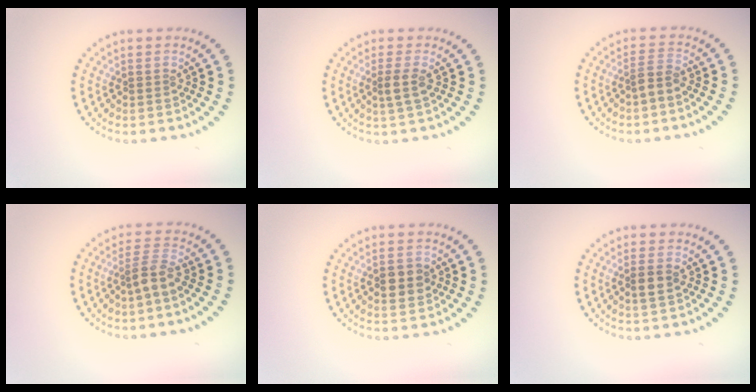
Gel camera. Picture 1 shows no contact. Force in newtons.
{"total": 1.7, "press": 1.4, "slide": 1.0}
{"total": 1.9, "press": 1.4, "slide": 1.2}
{"total": 2.5, "press": 1.8, "slide": 1.7}
{"total": 2.9, "press": 2.9, "slide": 0.0}
{"total": 1.6, "press": 1.5, "slide": 0.5}